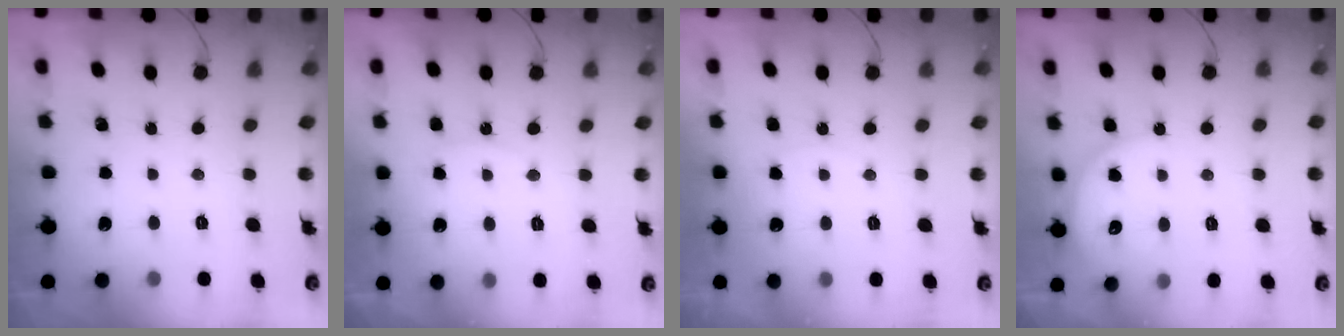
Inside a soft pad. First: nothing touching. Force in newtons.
{"total": 6.5, "press": 6.5, "slide": 0.5}
{"total": 4.2, "press": 3.9, "slide": 1.6}
{"total": 6.0, "press": 6.0, "slide": 0.7}